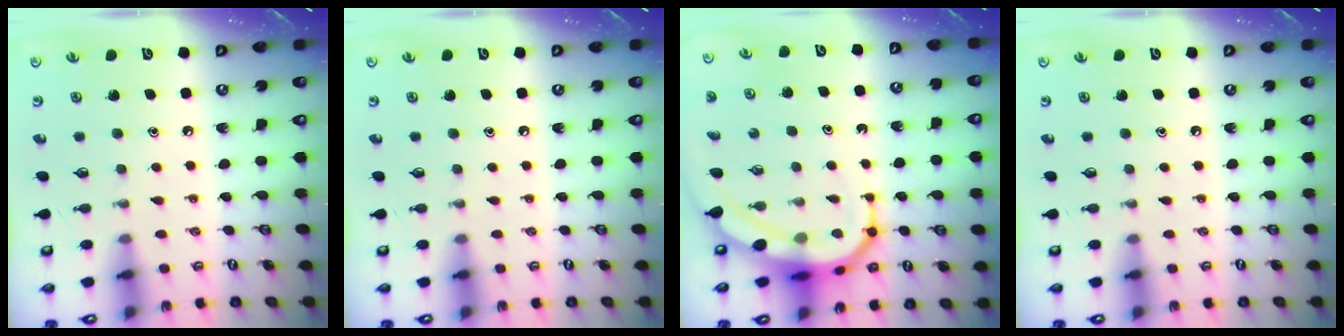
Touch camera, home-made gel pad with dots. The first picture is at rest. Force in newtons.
{"total": 0.0}
{"total": 10.3, "press": 10.2, "slide": 1.2}
{"total": 0.0}